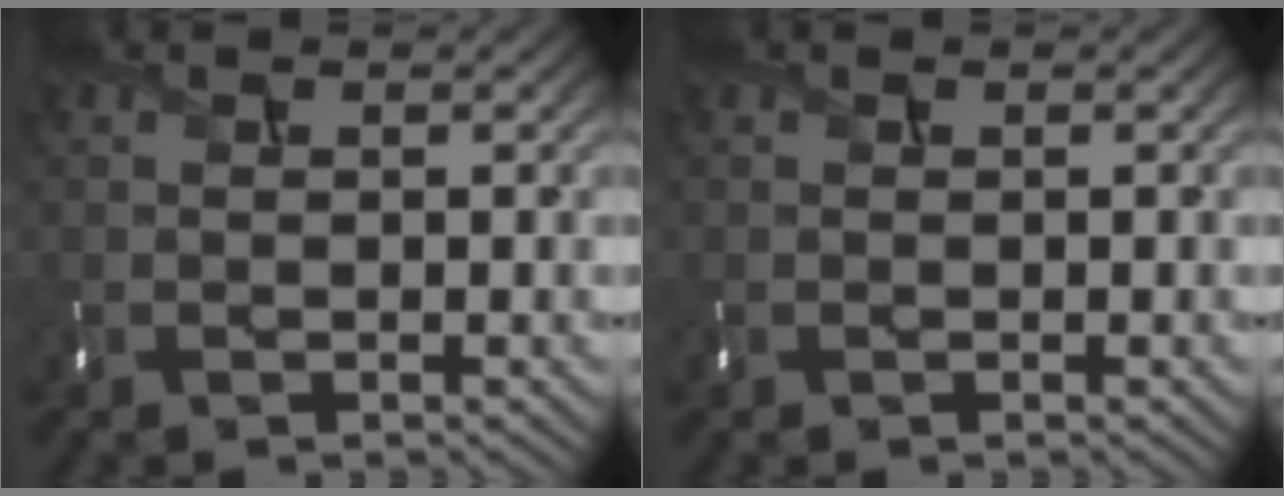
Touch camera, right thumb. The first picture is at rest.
{"total": 0.0}